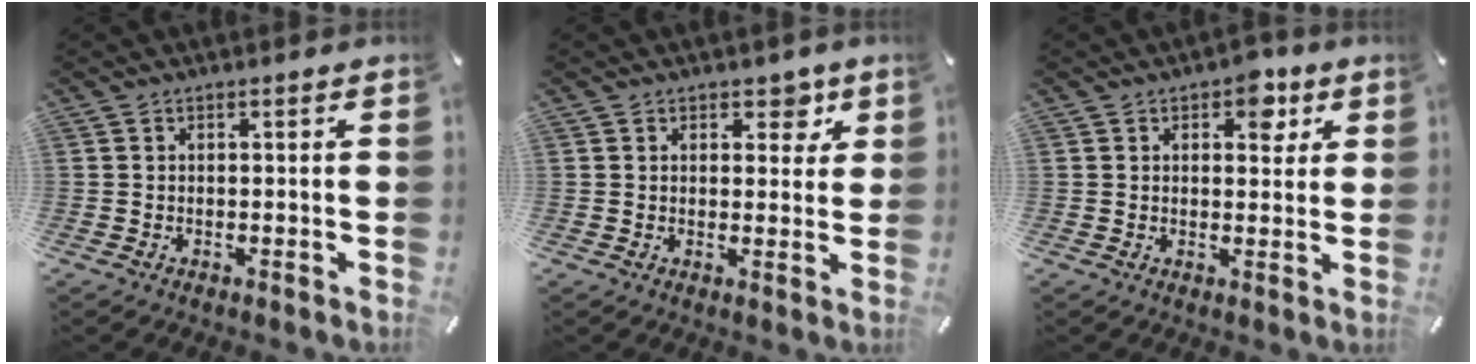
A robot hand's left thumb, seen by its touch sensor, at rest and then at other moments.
{"total": 4.3, "force": [2.3, 3.0, 2.1], "torque": [-0.002, -0.012, 0.030]}
{"total": 6.1, "force": [3.0, 3.8, 3.7], "torque": [-0.027, -0.009, 0.042]}